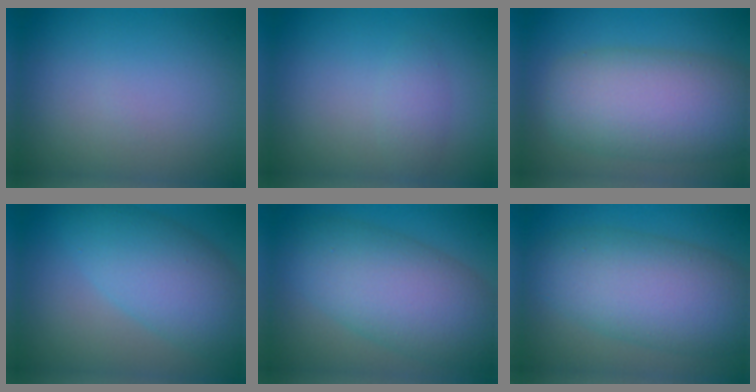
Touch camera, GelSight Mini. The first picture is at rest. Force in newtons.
{"total": 1.5, "press": 1.5, "slide": 0.0}
{"total": 9.7, "press": 9.7, "slide": 0.5}
{"total": 7.0, "press": 7.0, "slide": 0.2}
{"total": 9.2, "press": 9.2, "slide": 0.4}
{"total": 9.4, "press": 9.4, "slide": 0.5}